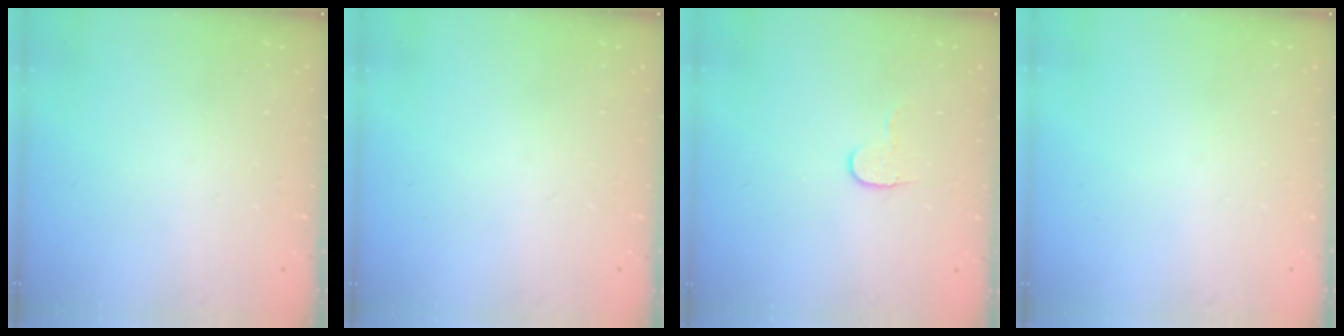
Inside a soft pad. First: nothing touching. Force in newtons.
{"total": 0.0}
{"total": 5.5, "press": 5.4, "slide": 0.5}
{"total": 0.0}